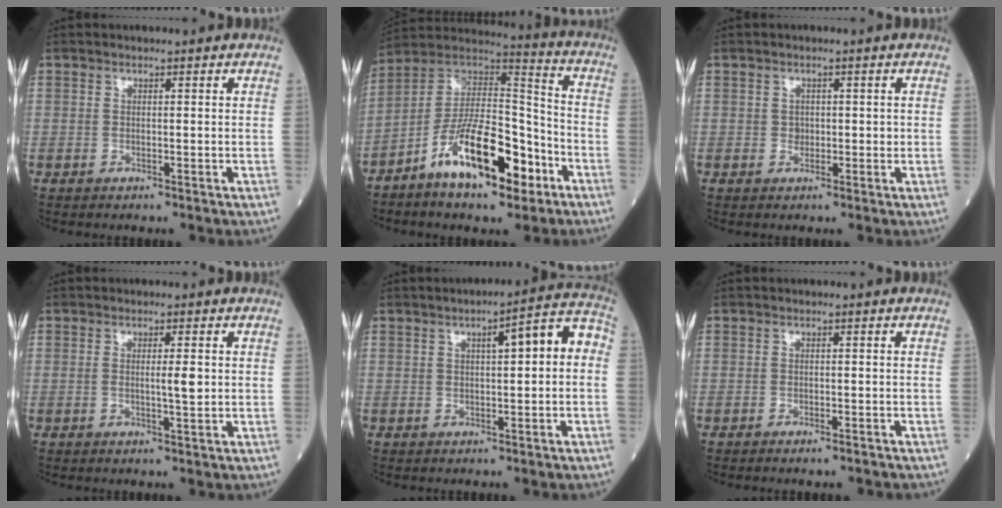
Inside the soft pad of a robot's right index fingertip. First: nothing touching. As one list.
[{"total": 16.1, "force": [-8.0, 5.2, 13.0], "torque": [-0.227, 0.012, -0.134]}, {"total": 1.5, "force": [0.1, 1.3, 0.7], "torque": [-0.009, 0.002, 0.001]}, {"total": 2.4, "force": [0.1, 0.1, 2.4], "torque": [-0.041, -0.001, 0.000]}, {"total": 7.1, "force": [0.9, 1.5, 6.9], "torque": [-0.090, 0.034, 0.006]}, {"total": 2.3, "force": [-2.0, 0.4, 1.0], "torque": [-0.010, -0.003, -0.024]}]